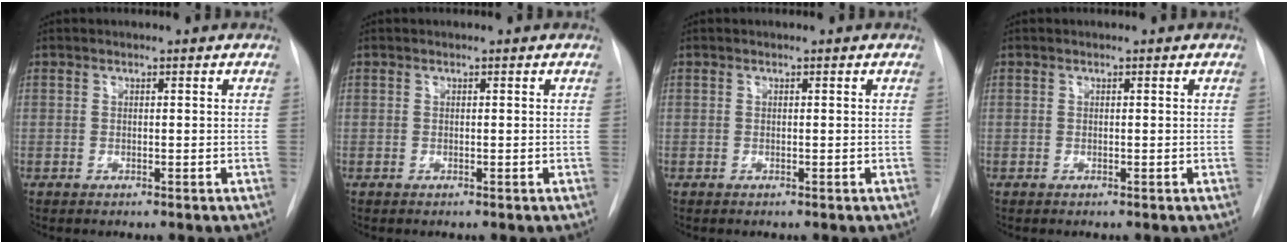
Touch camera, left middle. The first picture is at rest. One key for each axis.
{"total": 0.0}
{"total": 0.0}
{"total": 0.0}